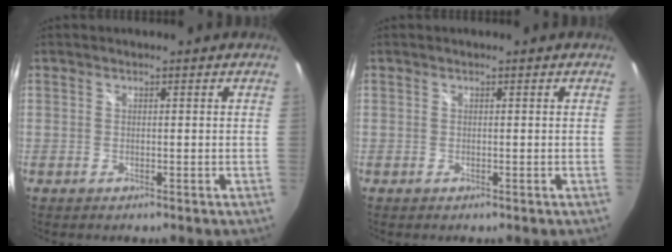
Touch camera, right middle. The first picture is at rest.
{"total": 0.0}